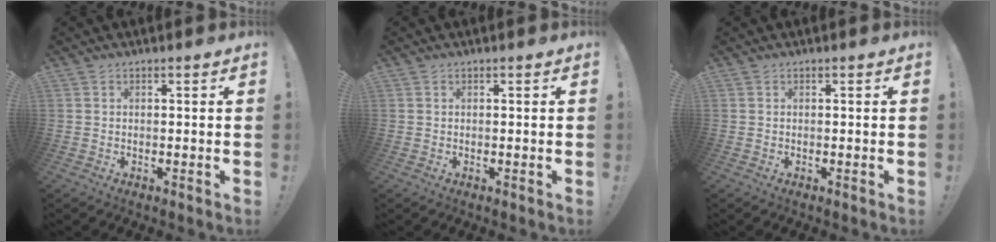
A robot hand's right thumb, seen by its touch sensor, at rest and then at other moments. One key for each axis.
{"total": 0.0}
{"total": 0.0}